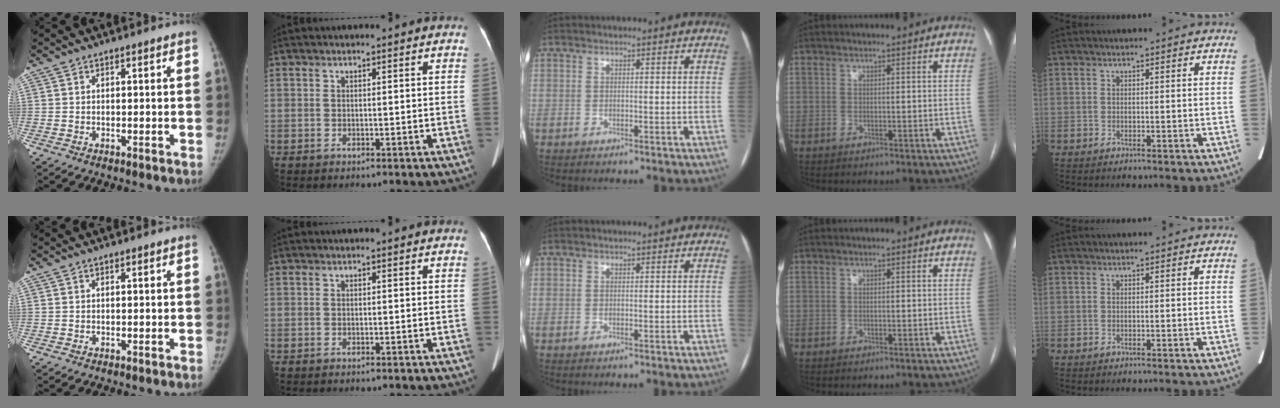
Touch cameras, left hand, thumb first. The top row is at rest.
{}